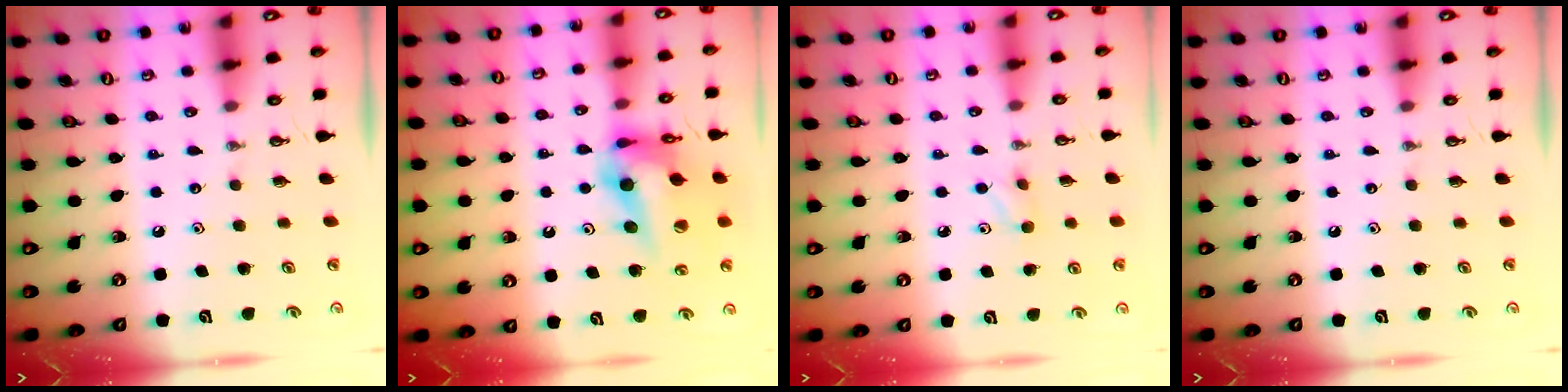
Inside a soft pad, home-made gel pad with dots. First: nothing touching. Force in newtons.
{"total": 16.7, "press": 16.7, "slide": 1.4}
{"total": 4.5, "press": 4.5, "slide": 0.8}
{"total": 0.0}